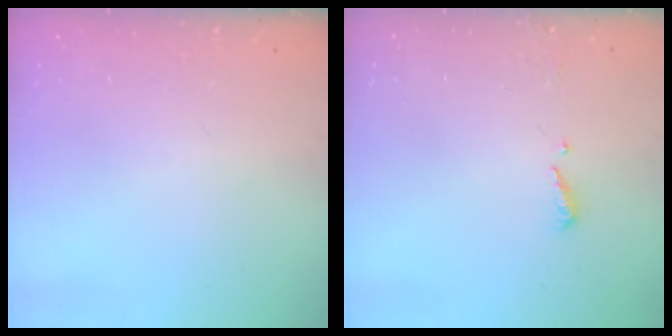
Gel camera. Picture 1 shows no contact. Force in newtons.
{"total": 4.9, "press": 4.8, "slide": 0.4}